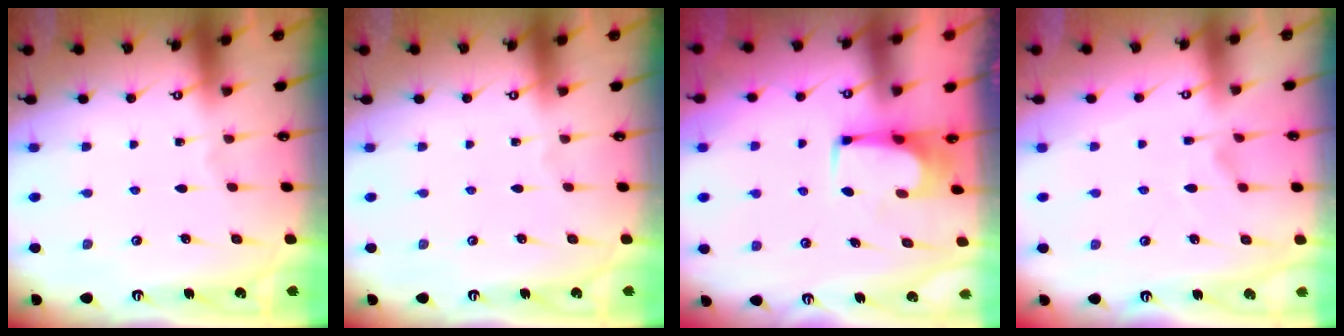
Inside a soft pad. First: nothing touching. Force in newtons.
{"total": 0.0}
{"total": 1.6, "press": 1.5, "slide": 0.3}
{"total": 2.5, "press": 2.1, "slide": 1.3}